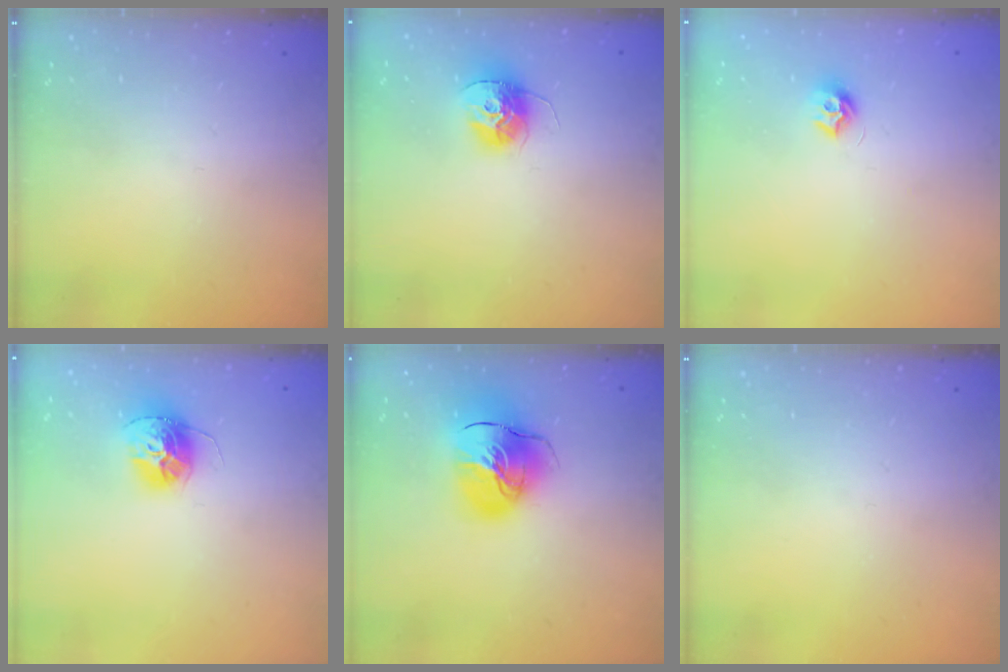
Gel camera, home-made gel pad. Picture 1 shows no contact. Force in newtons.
{"total": 12.3, "press": 12.3, "slide": 1.0}
{"total": 7.6, "press": 7.6, "slide": 0.6}
{"total": 13.4, "press": 13.4, "slide": 1.2}
{"total": 16.5, "press": 16.4, "slide": 2.3}
{"total": 0.0}